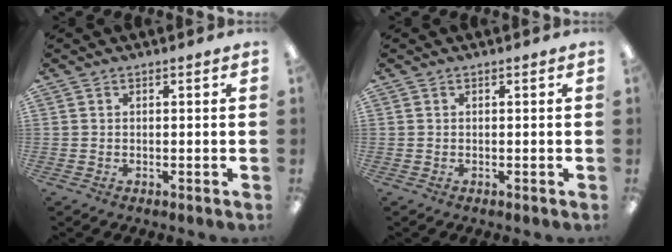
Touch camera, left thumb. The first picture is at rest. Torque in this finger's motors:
{"motor_torque": [0.00, 0.00, 0.03, -0.03, 0.00]}